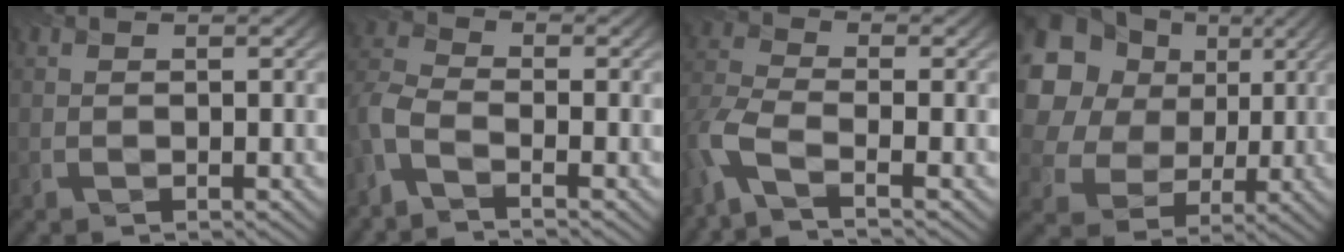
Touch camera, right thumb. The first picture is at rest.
{"total": 4.6, "force": [-3.0, 1.6, 3.1], "torque": [-0.081, -0.010, -0.080]}
{"total": 6.0, "force": [-3.7, 1.8, 4.4], "torque": [-0.104, -0.007, -0.094]}
{"total": 15.1, "force": [5.7, 11.9, 7.4], "torque": [-0.211, 0.043, 0.092]}